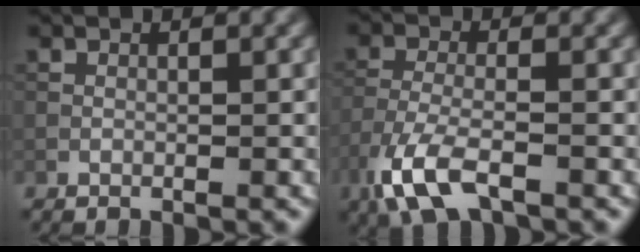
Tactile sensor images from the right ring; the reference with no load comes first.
{"total": 5.9, "force": [-3.7, 2.0, 4.2], "torque": [-0.100, -0.012, -0.081]}